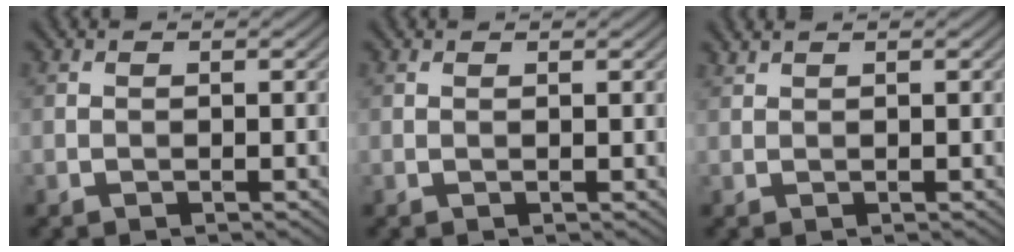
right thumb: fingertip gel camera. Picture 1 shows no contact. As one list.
[{"total": 0.0}, {"total": 0.9, "force": [0.8, 0.0, 0.2], "torque": [-0.009, 0.005, 0.020]}]